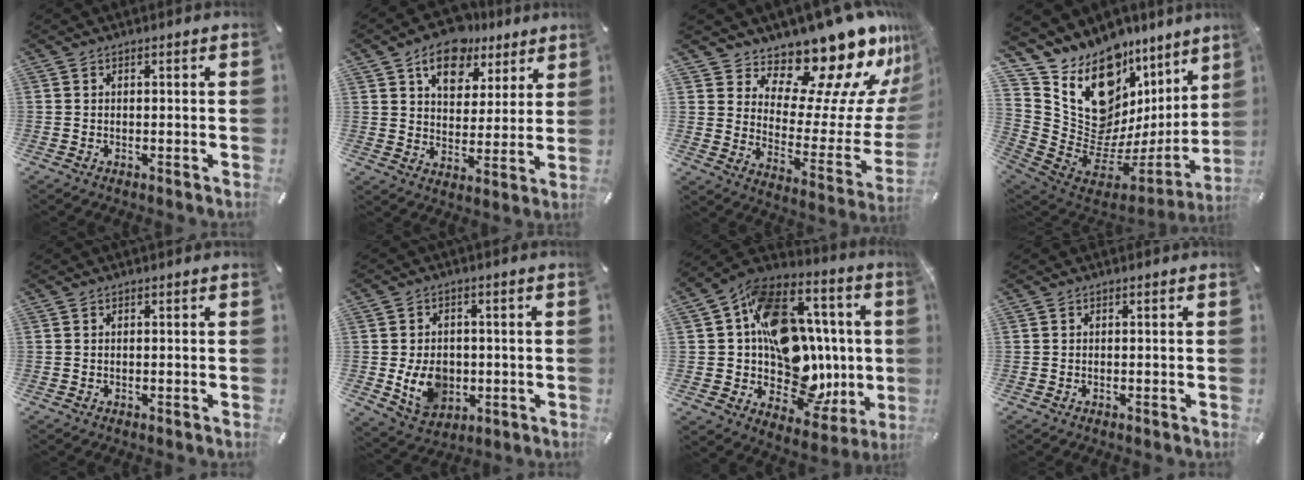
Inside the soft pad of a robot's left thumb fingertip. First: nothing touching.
{"total": 11.5, "force": [7.5, 7.6, 4.3], "torque": [-0.060, -0.047, 0.133]}
{"total": 20.5, "force": [17.4, 7.0, 8.3], "torque": [-0.114, -0.155, 0.287]}
{"total": 16.2, "force": [8.6, 11.6, 7.2], "torque": [-0.127, -0.119, 0.168]}
{"total": 0.0}
{"total": 9.8, "force": [-1.2, 8.1, 5.5], "torque": [-0.098, 0.005, -0.020]}
{"total": 21.8, "force": [0.6, 15.9, 15.0], "torque": [-0.233, -0.036, 0.029]}
{"total": 0.0}